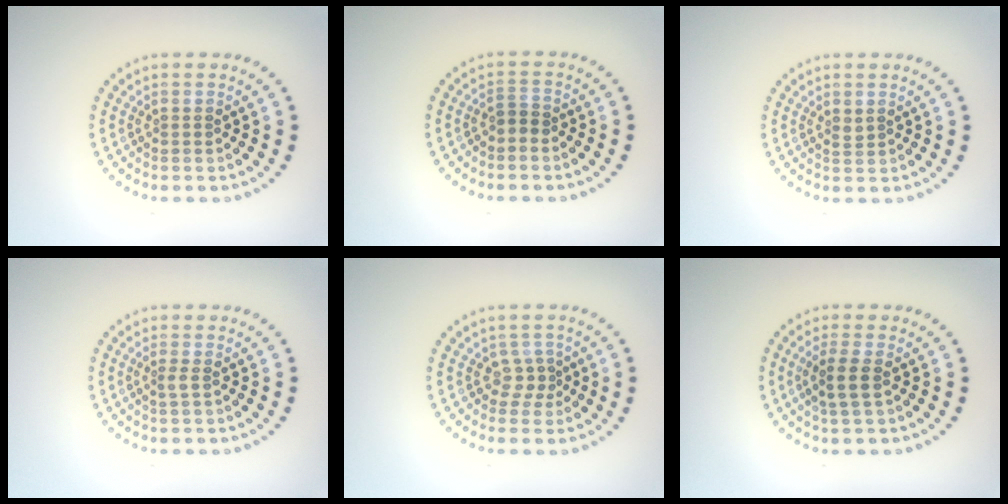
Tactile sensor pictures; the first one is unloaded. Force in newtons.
{"total": 1.3, "press": 1.0, "slide": 0.8}
{"total": 0.6, "press": 0.5, "slide": 0.3}
{"total": 0.9, "press": 0.6, "slide": 0.6}
{"total": 1.5, "press": 1.0, "slide": 1.1}
{"total": 2.2, "press": 2.1, "slide": 0.8}